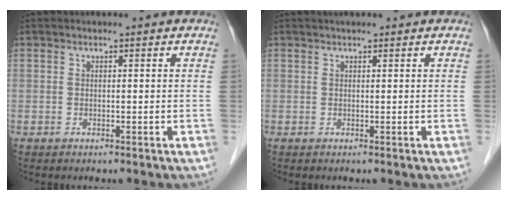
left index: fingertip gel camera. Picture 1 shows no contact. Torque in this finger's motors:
{"motor_torque": [0.85, -0.88, 0.17, 0.02]}